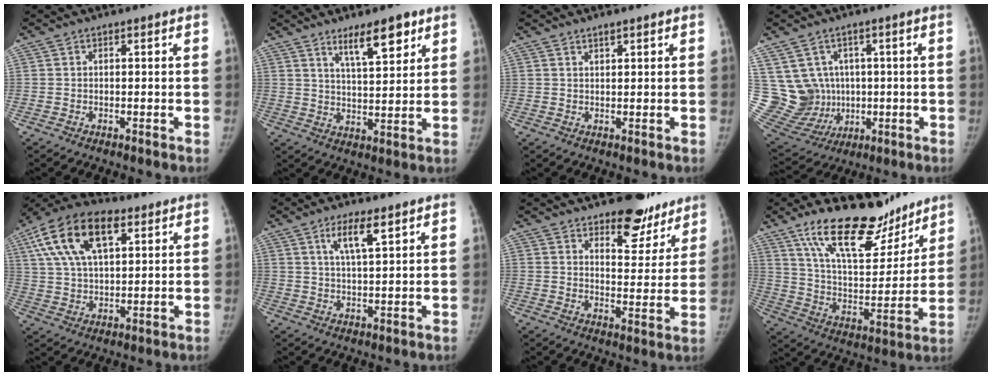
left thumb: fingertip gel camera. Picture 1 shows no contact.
{"total": 8.8, "force": [5.6, 2.7, 6.2], "torque": [-0.080, -0.035, 0.096]}
{"total": 1.2, "force": [1.0, 0.3, 0.5], "torque": [0.000, -0.008, 0.018]}
{"total": 13.2, "force": [1.8, 12.2, 4.7], "torque": [-0.064, 0.013, 0.068]}
{"total": 16.0, "force": [6.7, 8.4, 11.8], "torque": [-0.208, 0.009, 0.118]}
{"total": 6.1, "force": [3.4, 1.5, 4.8], "torque": [-0.081, -0.016, 0.062]}
{"total": 11.9, "force": [9.3, 5.6, 4.9], "torque": [-0.012, -0.067, 0.128]}
{"total": 20.9, "force": [15.3, 8.3, 11.5], "torque": [-0.139, -0.085, 0.260]}